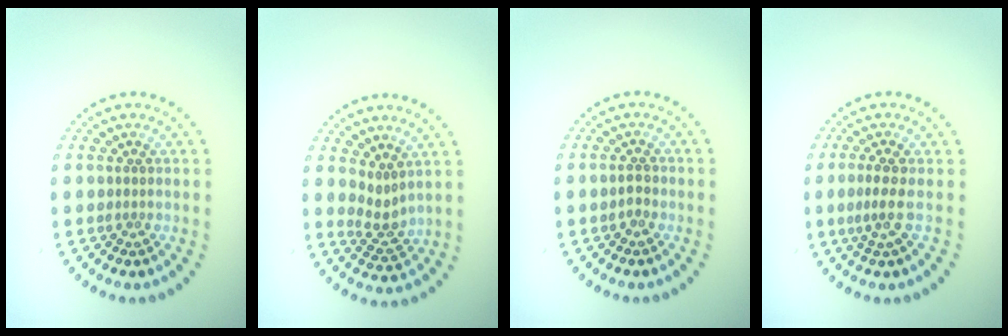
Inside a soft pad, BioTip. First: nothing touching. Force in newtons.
{"total": 2.1, "press": 1.5, "slide": 1.4}
{"total": 1.0, "press": 0.9, "slide": 0.5}
{"total": 2.1, "press": 1.4, "slide": 1.5}